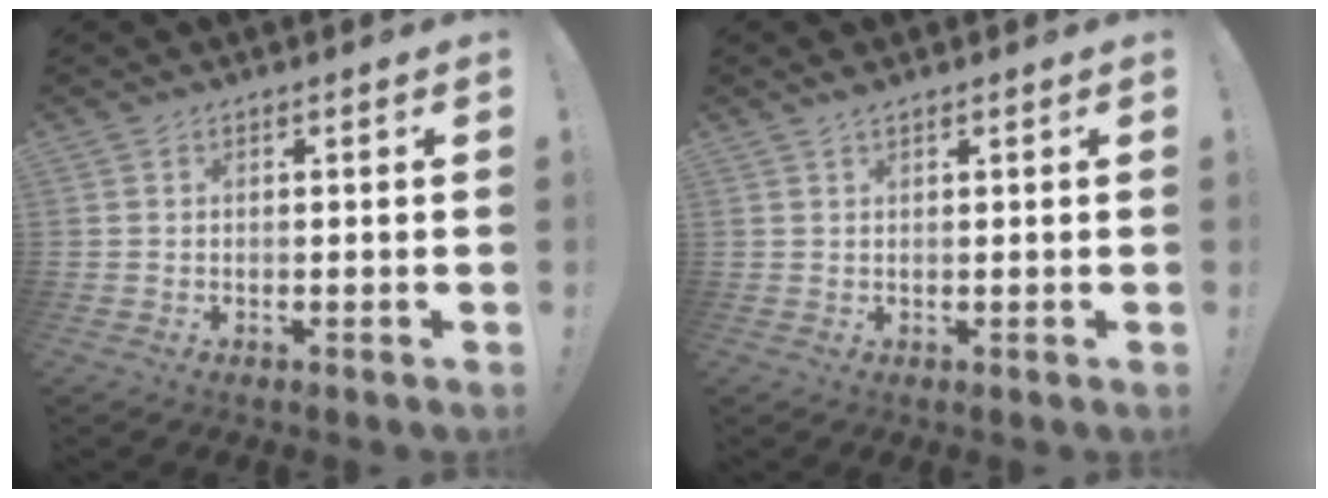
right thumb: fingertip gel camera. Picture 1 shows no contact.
{"total": 1.4, "force": [1.1, 0.1, 0.8], "torque": [-0.012, -0.002, 0.020]}